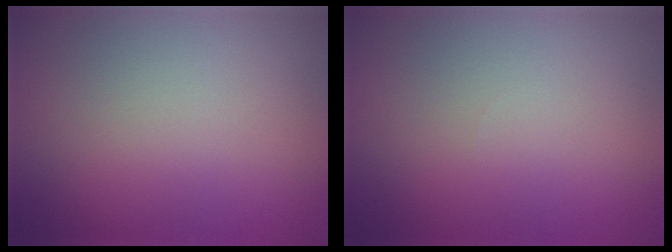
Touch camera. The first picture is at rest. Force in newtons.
{"total": 0.0}